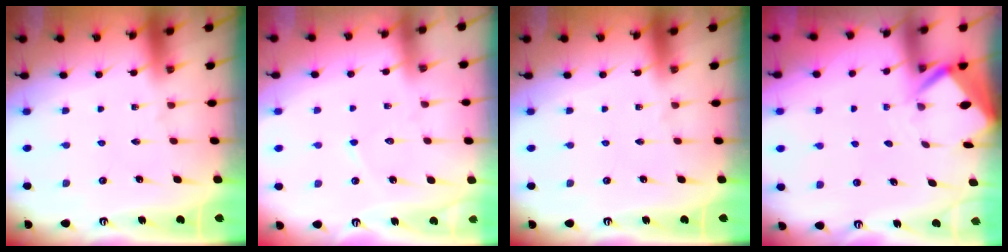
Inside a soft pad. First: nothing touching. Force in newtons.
{"total": 4.6, "press": 4.6, "slide": 0.6}
{"total": 0.0}
{"total": 3.2, "press": 3.2, "slide": 0.3}